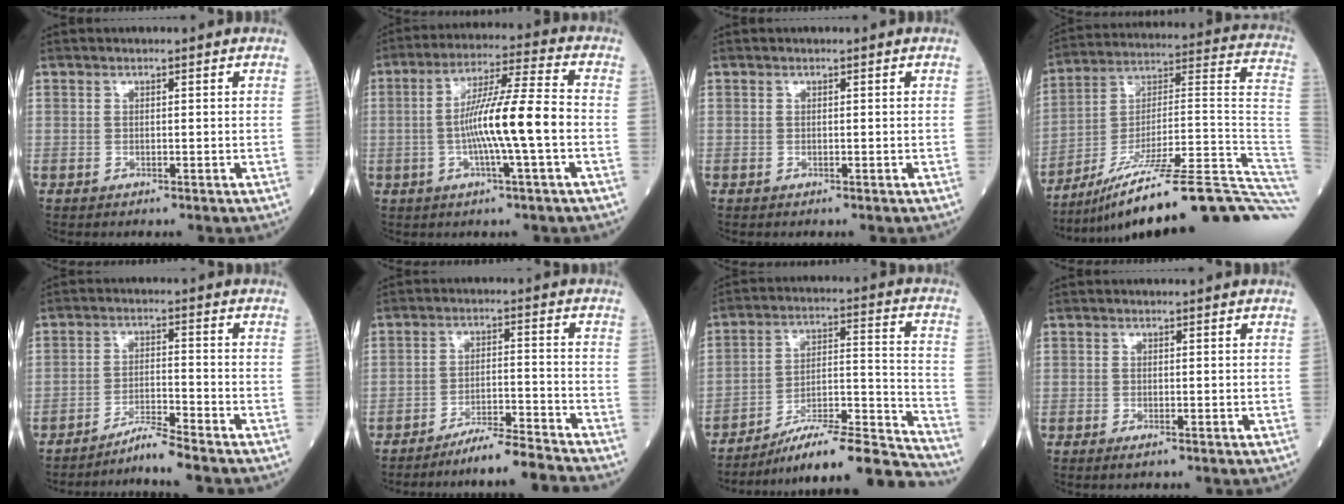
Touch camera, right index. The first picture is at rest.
{"total": 11.4, "force": [-1.8, -0.4, 11.2], "torque": [-0.201, 0.008, -0.039]}
{"total": 0.0}
{"total": 29.5, "force": [-21.6, 1.4, 20.1], "torque": [-0.188, 0.021, -0.329]}
{"total": 4.6, "force": [-4.3, -1.4, 1.2], "torque": [-0.022, -0.019, -0.078]}
{"total": 7.6, "force": [-7.1, -2.2, 1.5], "torque": [-0.014, -0.005, -0.125]}
{"total": 18.0, "force": [-16.6, 0.0, 6.9], "torque": [-0.095, 0.029, -0.266]}
{"total": 1.0, "force": [-0.5, 0.2, 0.8], "torque": [-0.015, -0.004, -0.007]}